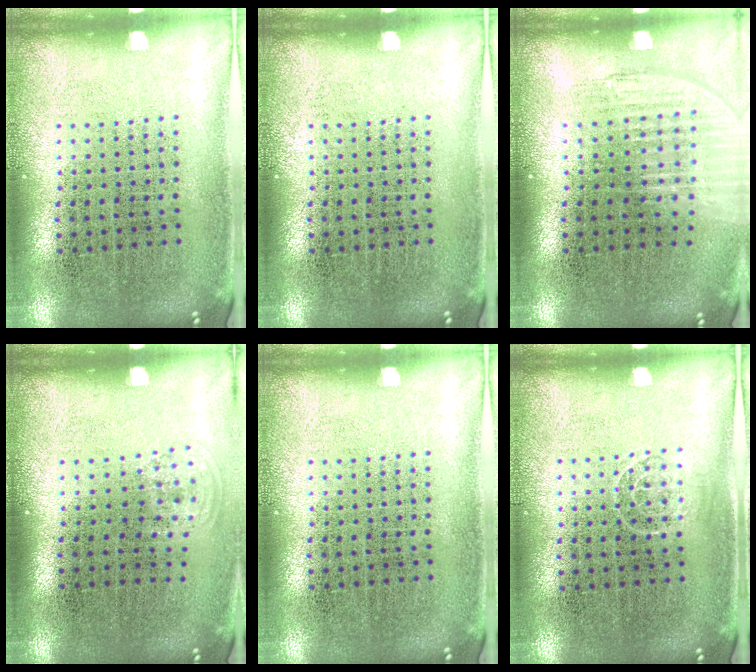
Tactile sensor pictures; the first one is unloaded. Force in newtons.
{"total": 0.0}
{"total": 1.2, "press": 1.1, "slide": 0.4}
{"total": 0.8, "press": 0.6, "slide": 0.5}
{"total": 0.0}
{"total": 0.7, "press": 0.5, "slide": 0.5}